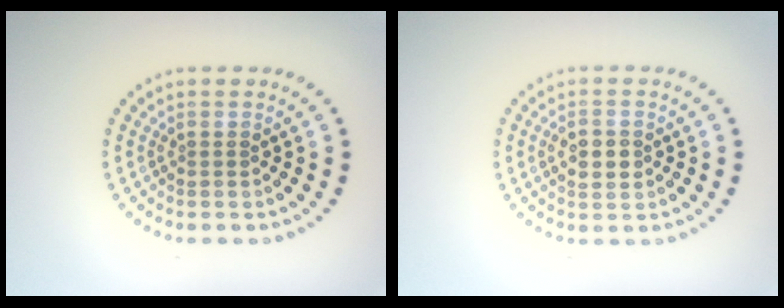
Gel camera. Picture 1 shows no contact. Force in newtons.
{"total": 2.6, "press": 2.6, "slide": 0.0}